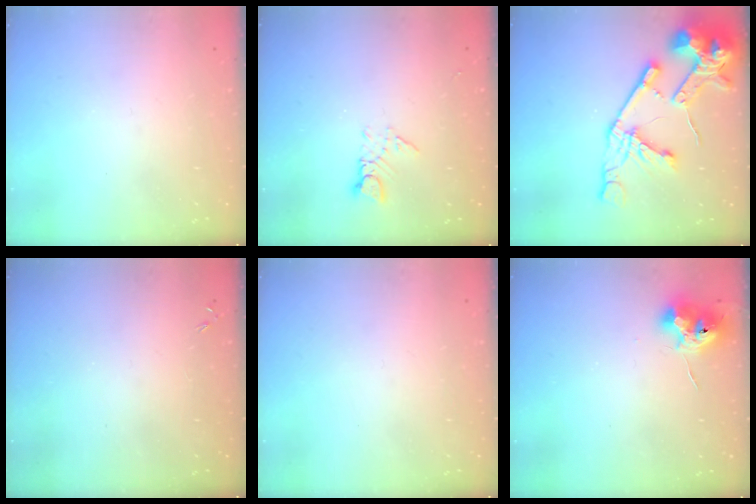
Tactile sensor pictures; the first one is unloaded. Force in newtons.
{"total": 3.0, "press": 3.0, "slide": 0.3}
{"total": 19.9, "press": 19.8, "slide": 2.0}
{"total": 0.0}
{"total": 0.0}
{"total": 10.0, "press": 10.0, "slide": 0.3}